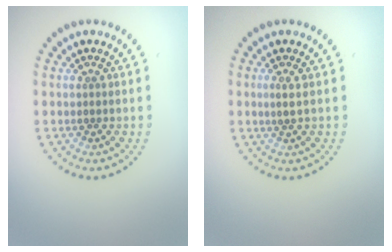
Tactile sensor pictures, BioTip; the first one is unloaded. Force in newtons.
{"total": 1.0, "press": 0.8, "slide": 0.6}